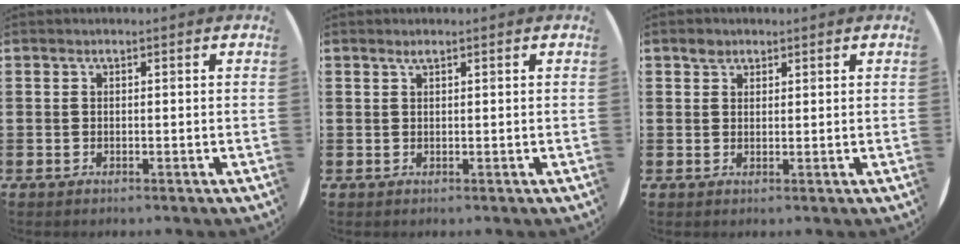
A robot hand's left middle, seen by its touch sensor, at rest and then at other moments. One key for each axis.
{"total": 0.6, "fx": 0.4, "fy": 0.0, "fz": 0.4, "tx": -0.008, "ty": -0.001, "tz": 0.008}
{"total": 1.6, "fx": 1.3, "fy": 0.9, "fz": 0.3, "tx": 0.009, "ty": -0.002, "tz": 0.021}